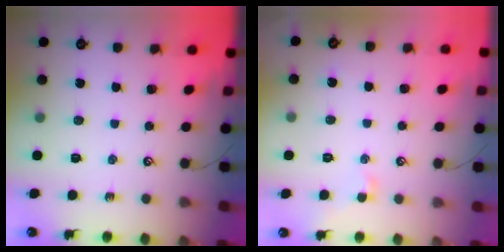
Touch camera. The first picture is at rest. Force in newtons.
{"total": 0.7, "press": 0.4, "slide": 0.6}